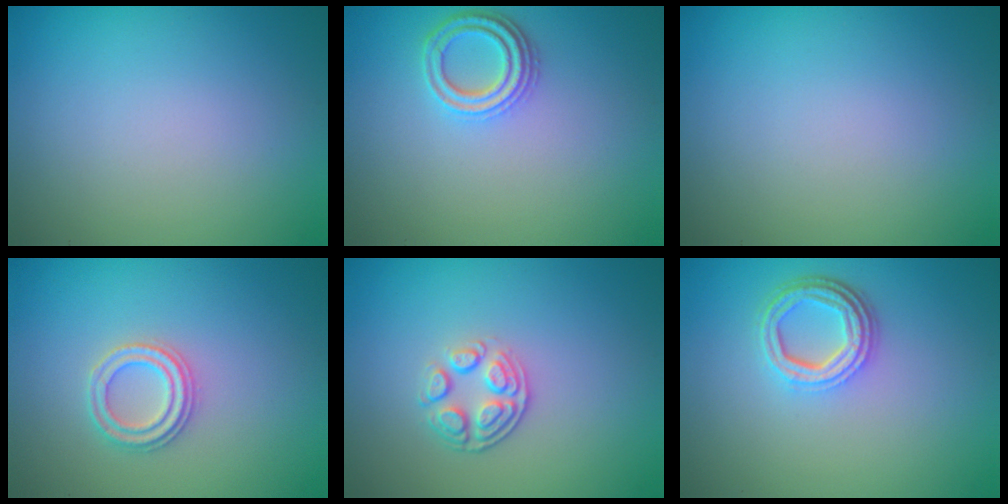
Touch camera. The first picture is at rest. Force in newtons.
{"total": 3.0, "press": 2.6, "slide": 1.6}
{"total": 0.0}
{"total": 2.2, "press": 2.2, "slide": 0.3}
{"total": 3.0, "press": 2.3, "slide": 1.9}
{"total": 4.2, "press": 3.2, "slide": 2.7}